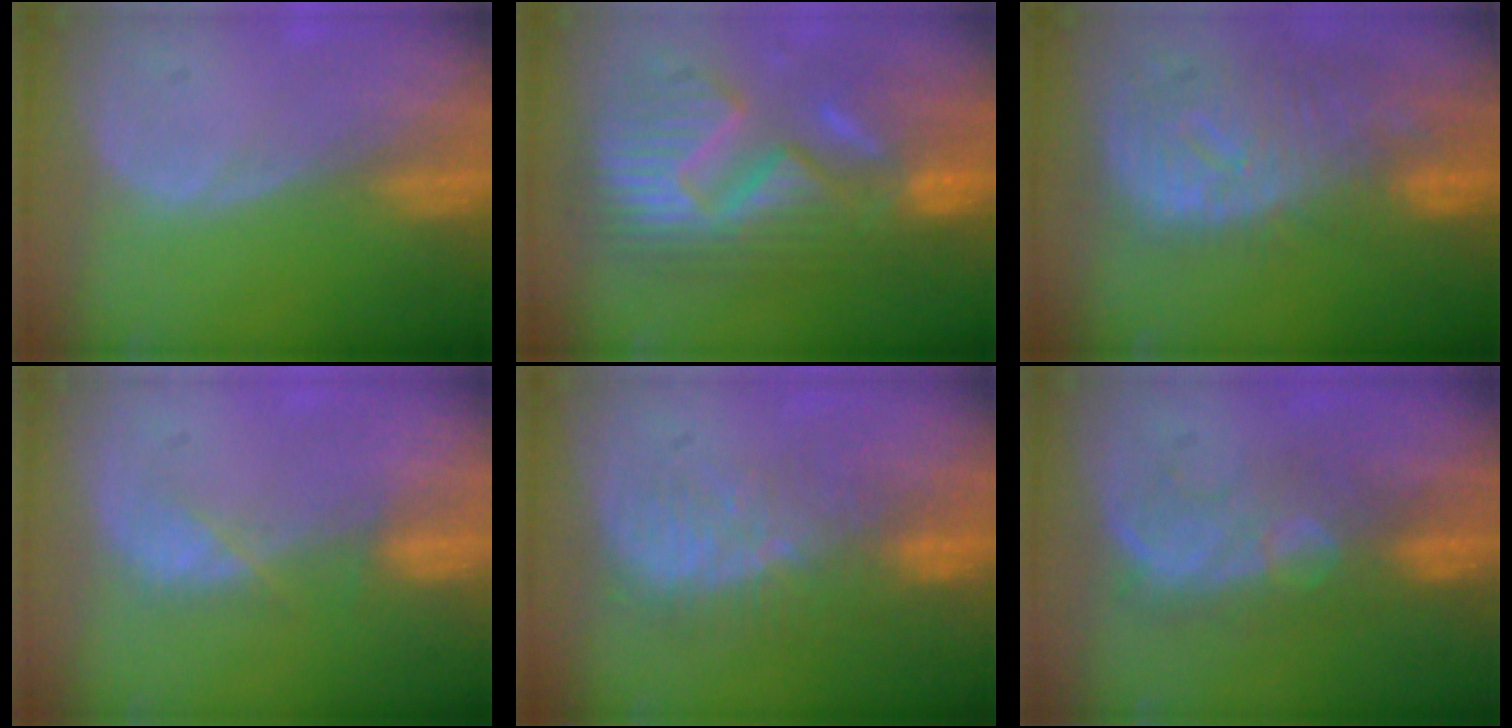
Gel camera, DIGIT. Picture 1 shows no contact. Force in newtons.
{"total": 13.1, "press": 13.0, "slide": 1.4}
{"total": 12.0, "press": 10.4, "slide": 6.0}
{"total": 2.9, "press": 2.9, "slide": 0.7}
{"total": 8.4, "press": 7.8, "slide": 3.0}
{"total": 8.0, "press": 7.8, "slide": 1.9}